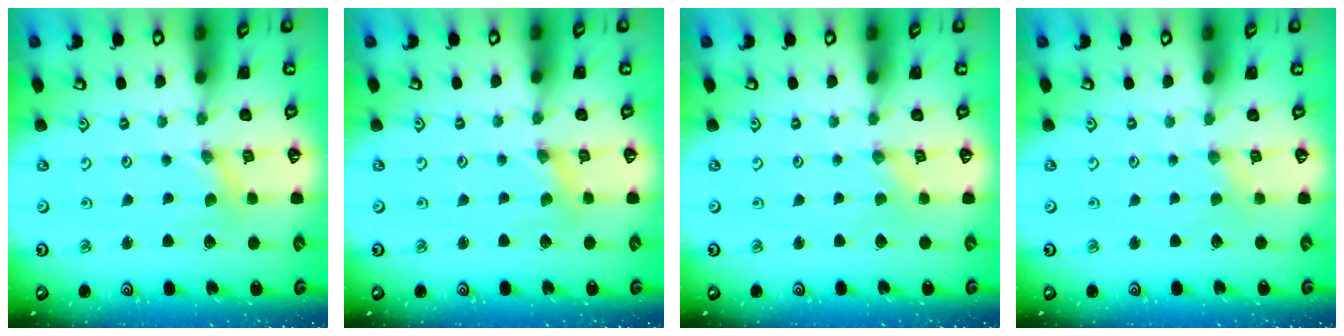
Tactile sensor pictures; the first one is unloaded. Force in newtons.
{"total": 1.4, "press": 1.4, "slide": 0.0}
{"total": 0.5, "press": 0.5, "slide": 0.2}
{"total": 1.1, "press": 1.0, "slide": 0.2}